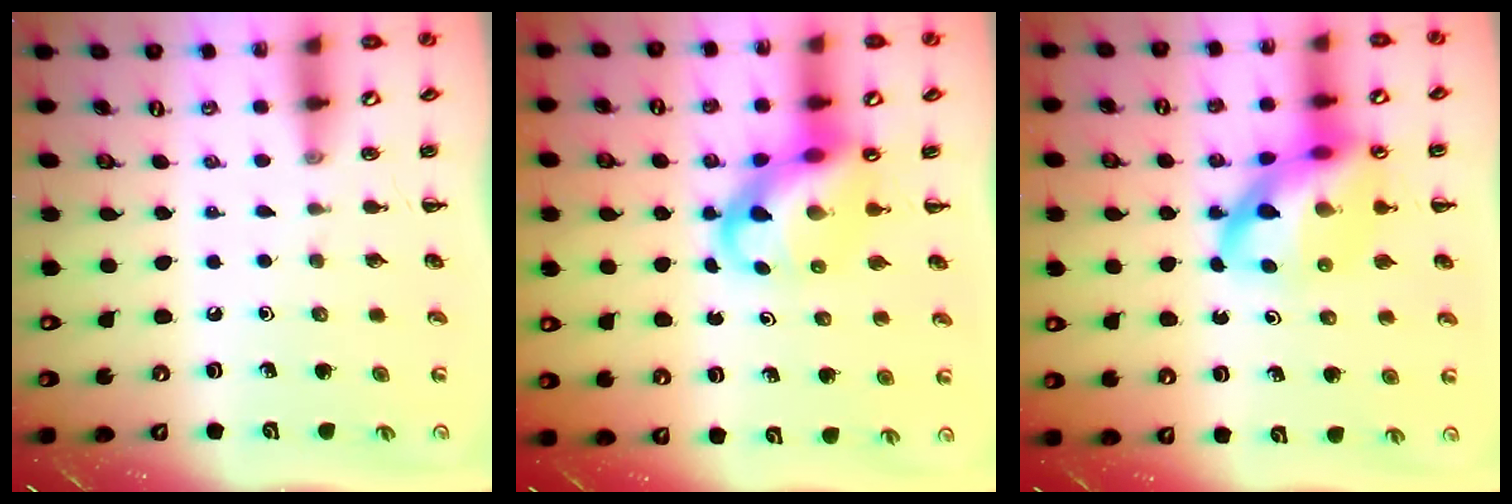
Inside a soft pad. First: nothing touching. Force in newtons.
{"total": 10.9, "press": 10.5, "slide": 3.0}
{"total": 16.7, "press": 16.3, "slide": 3.8}